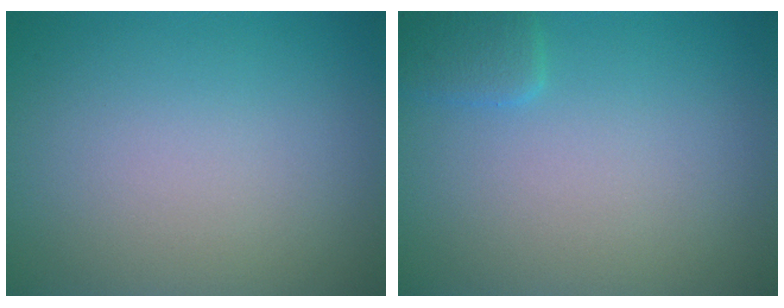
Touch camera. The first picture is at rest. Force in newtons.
{"total": 1.4, "press": 1.4, "slide": 0.1}